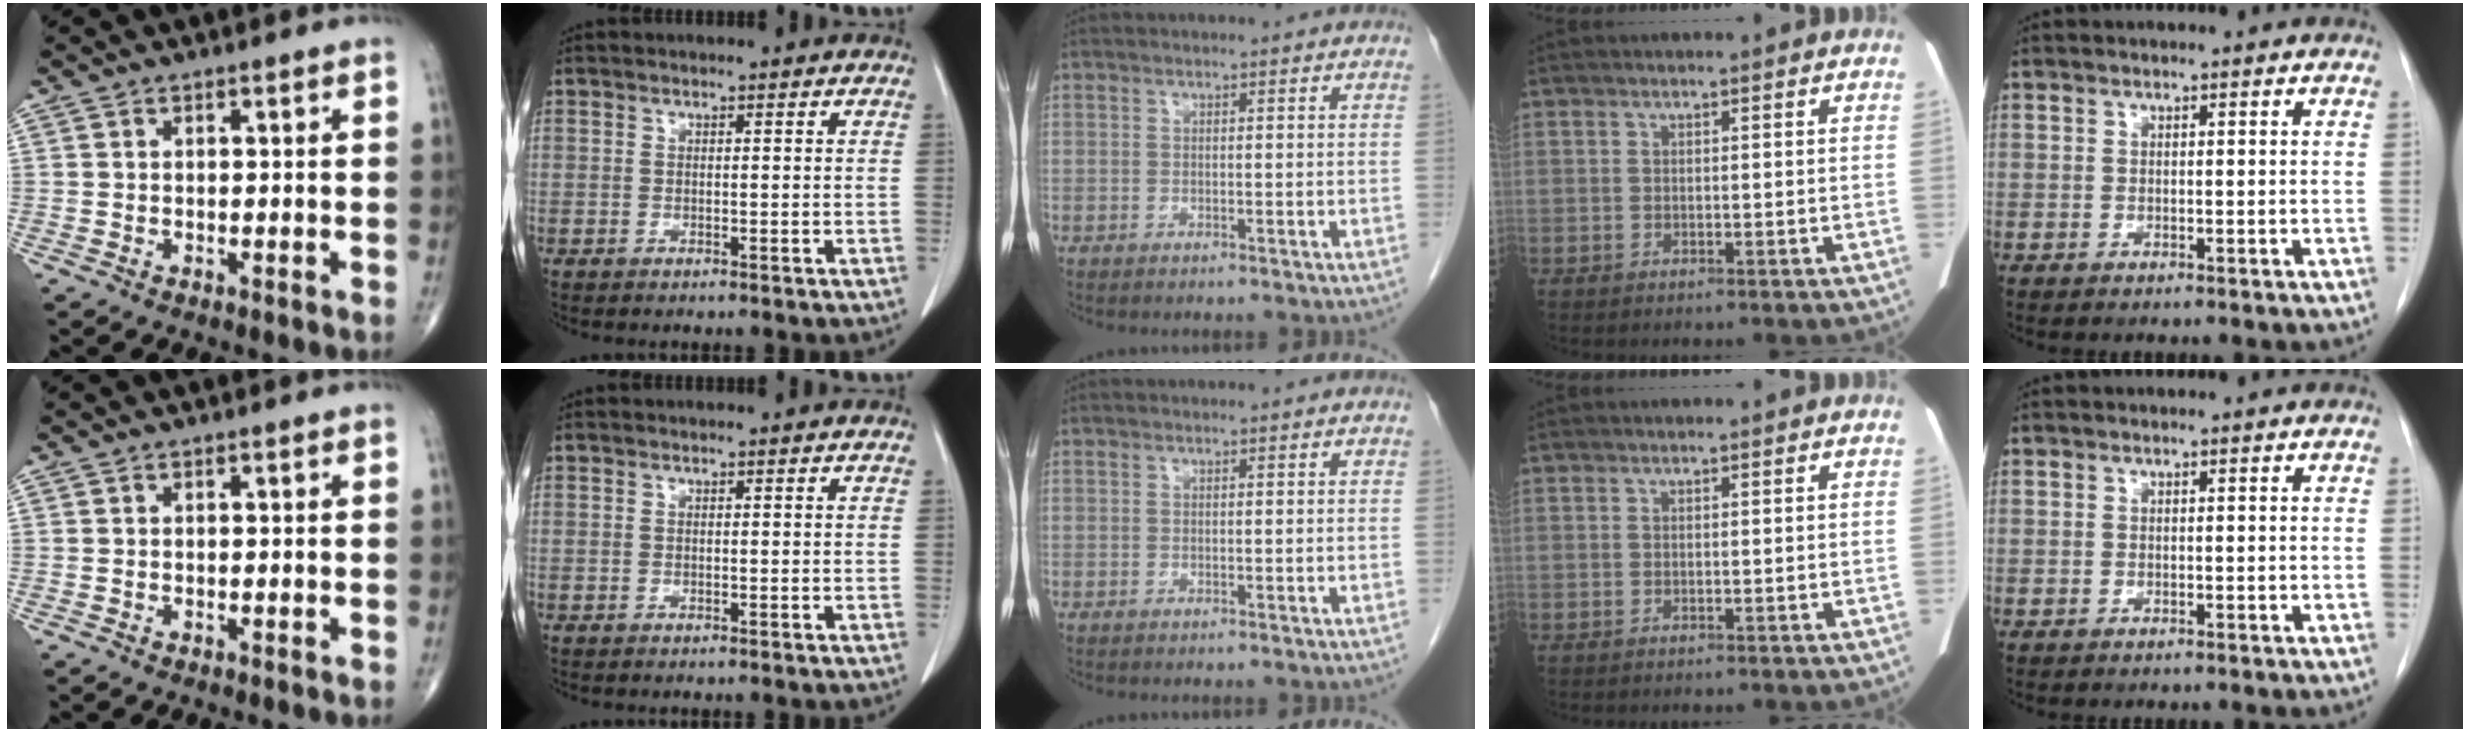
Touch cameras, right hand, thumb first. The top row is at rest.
{}